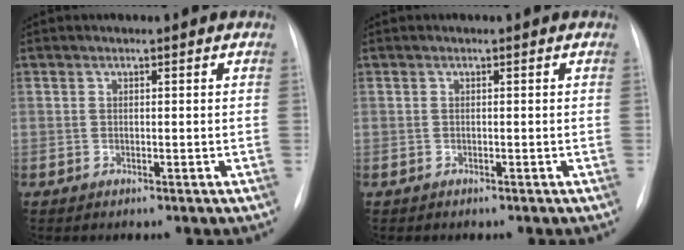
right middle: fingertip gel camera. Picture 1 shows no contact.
{"total": 0.0}